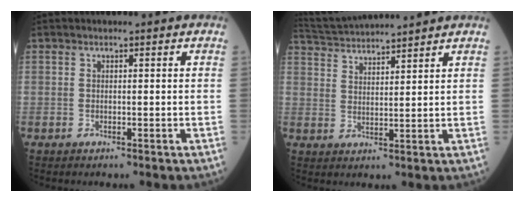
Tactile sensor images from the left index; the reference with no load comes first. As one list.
[{"total": 9.5, "force": [9.1, -0.8, 2.4], "torque": [-0.057, 0.027, 0.156]}]